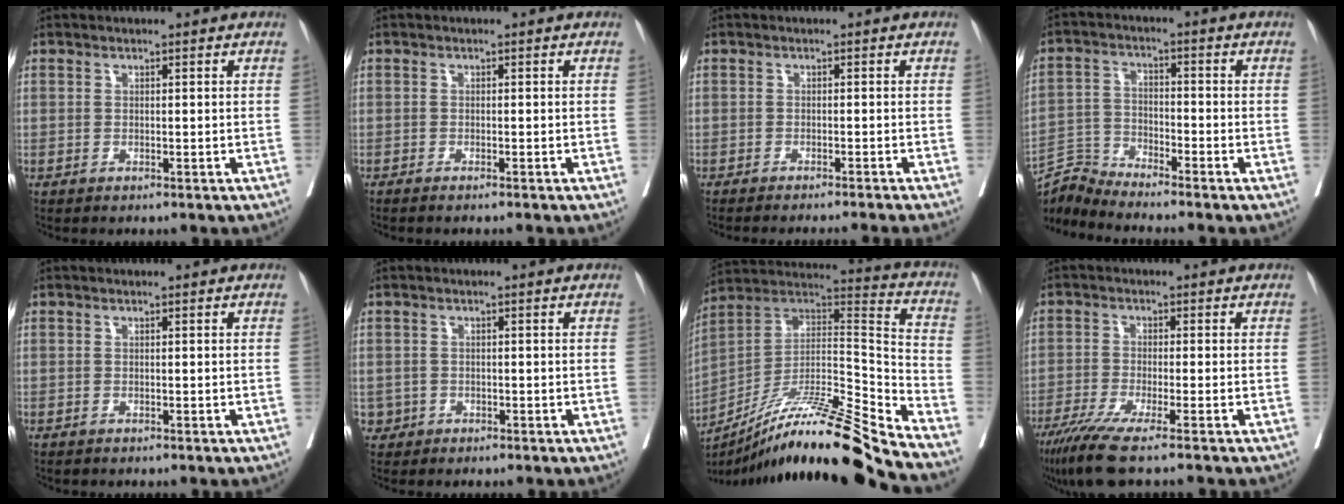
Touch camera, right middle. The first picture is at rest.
{"total": 2.3, "force": [-2.0, -0.3, 1.2], "torque": [-0.015, -0.001, -0.022]}
{"total": 8.6, "force": [-7.7, -1.7, 3.3], "torque": [-0.012, -0.024, -0.097]}
{"total": 5.7, "force": [-5.5, -1.4, -0.7], "torque": [0.004, -0.003, -0.106]}
{"total": 0.5, "force": [-0.4, 0.0, 0.3], "torque": [-0.006, -0.001, -0.001]}
{"total": 1.4, "force": [-0.4, 1.4, 0.0], "torque": [0.005, 0.007, -0.004]}
{"total": 22.8, "force": [-17.2, -0.3, 14.9], "torque": [-0.249, 0.001, -0.305]}
{"total": 8.8, "force": [-6.5, -0.5, 5.9], "torque": [-0.094, -0.026, -0.108]}